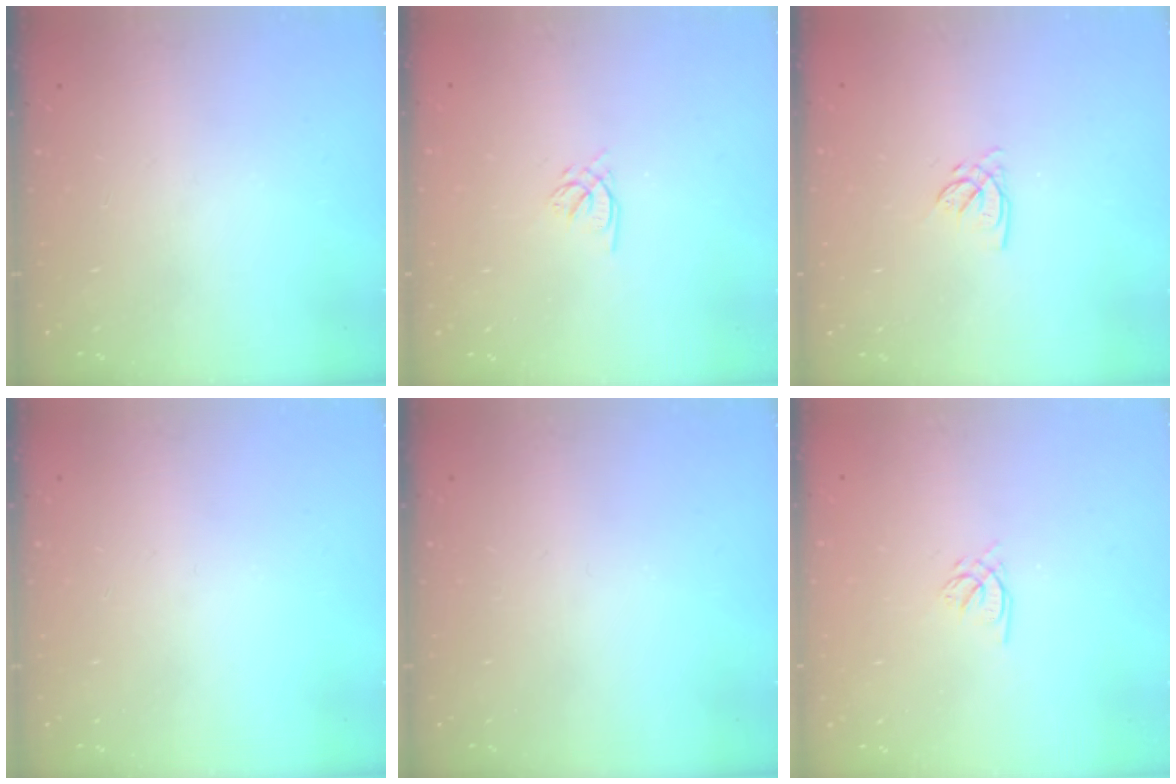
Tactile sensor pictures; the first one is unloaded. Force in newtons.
{"total": 2.4, "press": 2.4, "slide": 0.3}
{"total": 2.8, "press": 2.8, "slide": 0.1}
{"total": 0.0}
{"total": 0.0}
{"total": 2.4, "press": 2.4, "slide": 0.3}